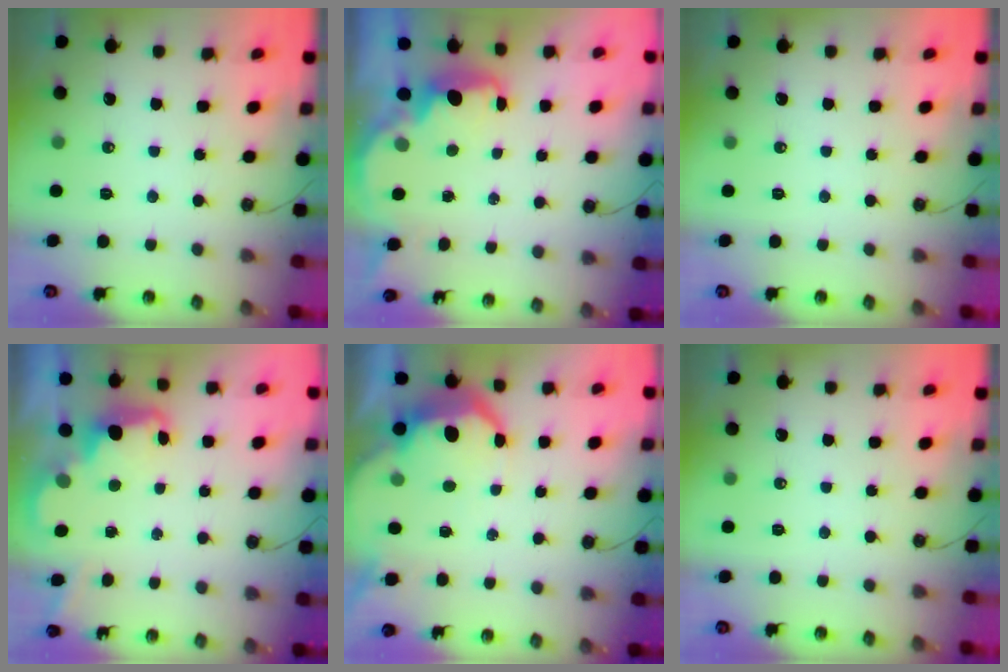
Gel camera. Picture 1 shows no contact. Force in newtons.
{"total": 2.1, "press": 2.1, "slide": 0.4}
{"total": 0.0}
{"total": 2.3, "press": 2.2, "slide": 0.5}
{"total": 10.5, "press": 10.5, "slide": 0.5}
{"total": 0.0}